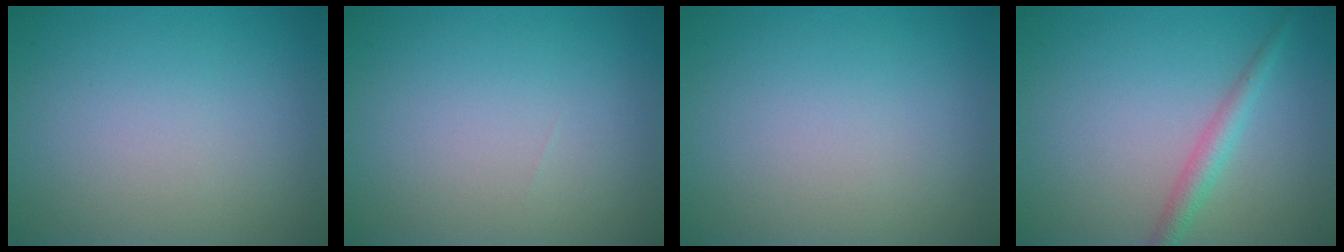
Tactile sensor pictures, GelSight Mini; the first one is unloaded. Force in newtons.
{"total": 0.0}
{"total": 0.0}
{"total": 2.1, "press": 2.1, "slide": 0.1}